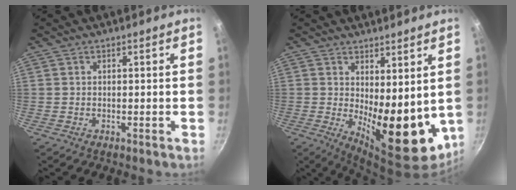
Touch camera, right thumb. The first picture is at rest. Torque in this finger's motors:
{"motor_torque": [-0.78, 1.38, 1.62, 0.22, 0.16]}